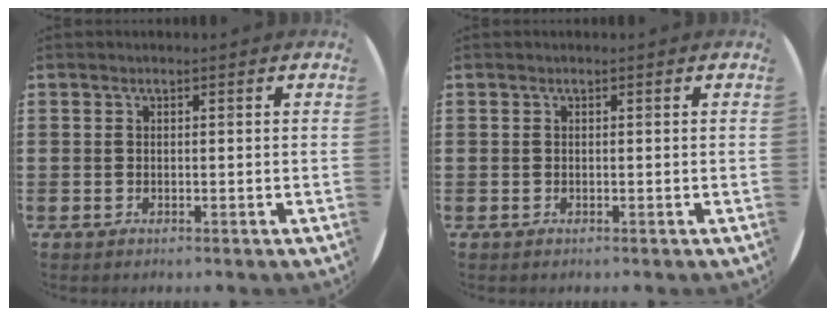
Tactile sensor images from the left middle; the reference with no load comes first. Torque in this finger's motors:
{"motor_torque": [-0.01, 0.01, 0.00, 0.00]}